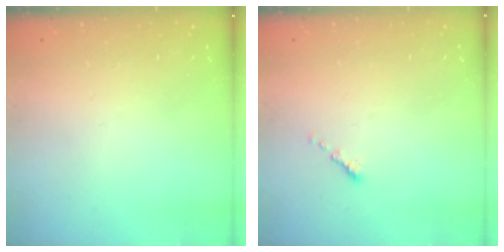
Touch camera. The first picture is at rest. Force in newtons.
{"total": 0.6, "press": 0.5, "slide": 0.2}